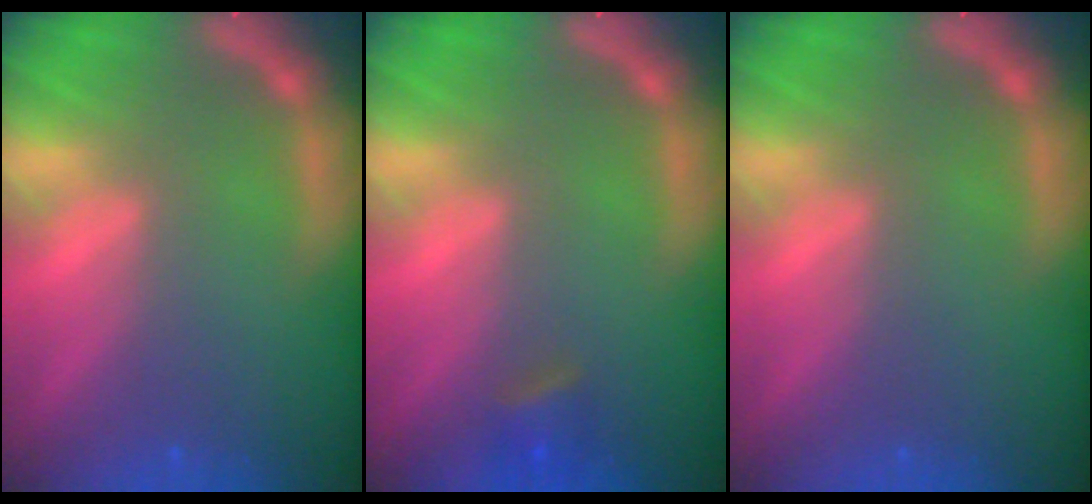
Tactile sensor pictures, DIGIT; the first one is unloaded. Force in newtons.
{"total": 1.9}
{"total": 0.0}